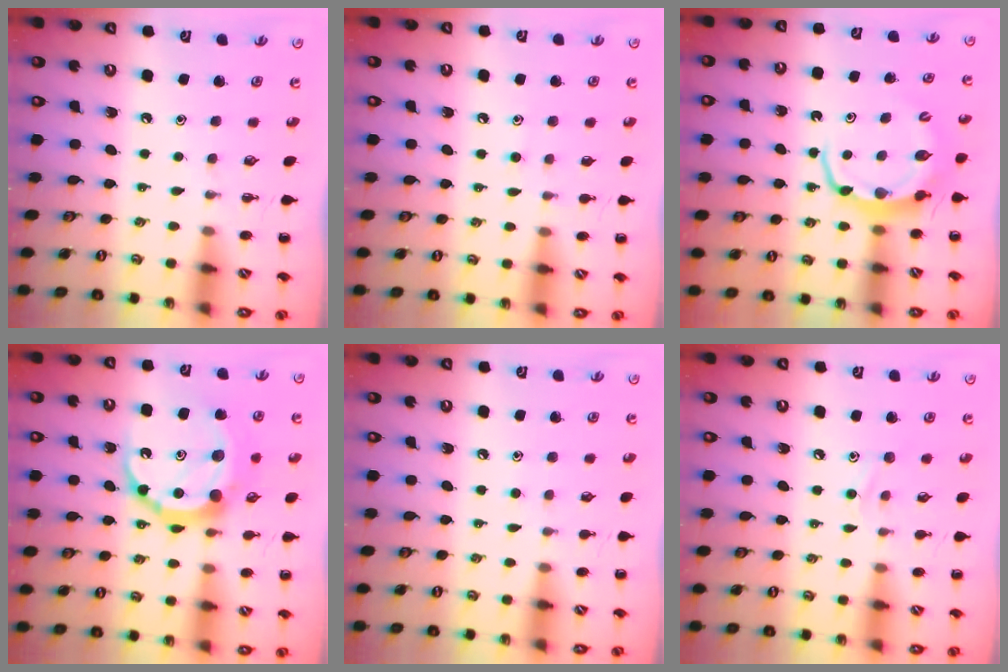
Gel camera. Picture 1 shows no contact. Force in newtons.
{"total": 5.8, "press": 5.4, "slide": 2.2}
{"total": 6.2, "press": 6.2, "slide": 0.3}
{"total": 15.0, "press": 14.9, "slide": 1.0}
{"total": 4.9, "press": 4.6, "slide": 1.7}
{"total": 6.8, "press": 6.5, "slide": 2.0}